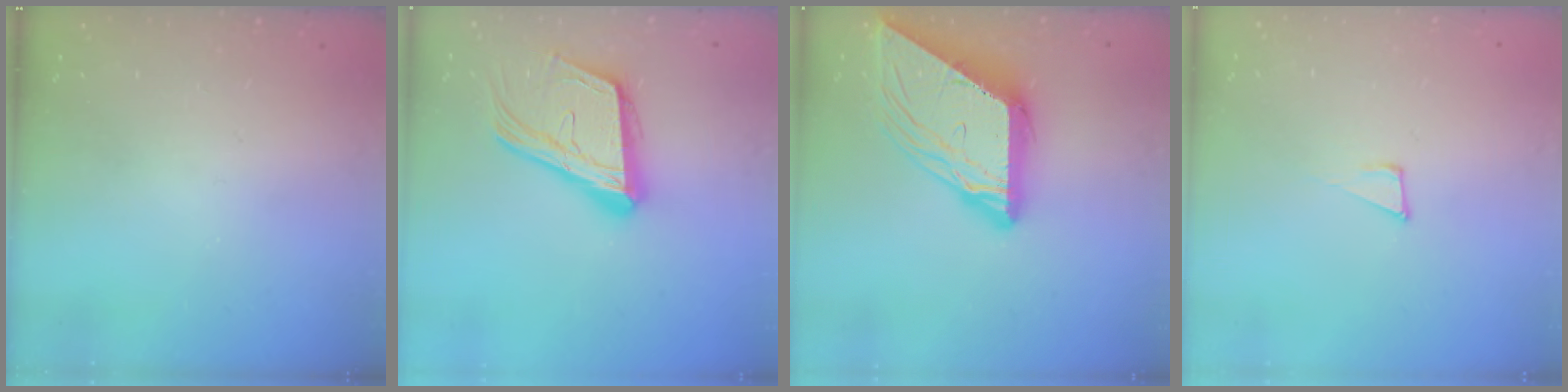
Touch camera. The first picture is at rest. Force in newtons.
{"total": 19.3, "press": 18.8, "slide": 4.6}
{"total": 14.2, "press": 14.1, "slide": 1.5}
{"total": 6.3, "press": 6.1, "slide": 1.2}